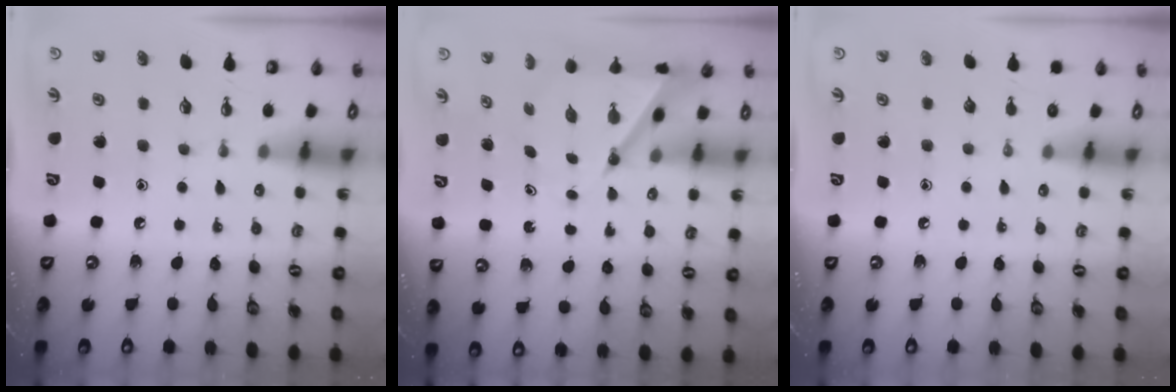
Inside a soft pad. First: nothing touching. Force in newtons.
{"total": 6.4, "press": 6.4, "slide": 0.5}
{"total": 0.0}